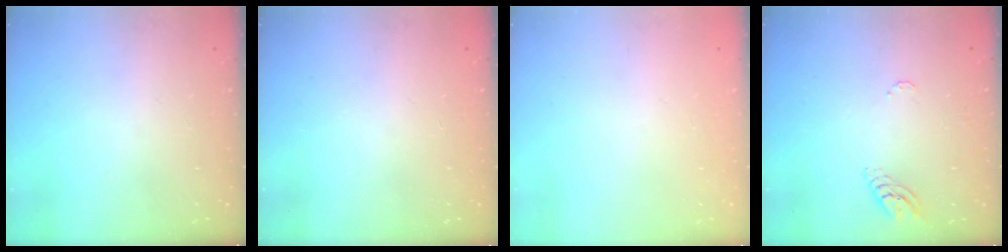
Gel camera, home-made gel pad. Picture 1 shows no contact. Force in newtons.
{"total": 0.0}
{"total": 0.0}
{"total": 5.1, "press": 5.1, "slide": 0.4}